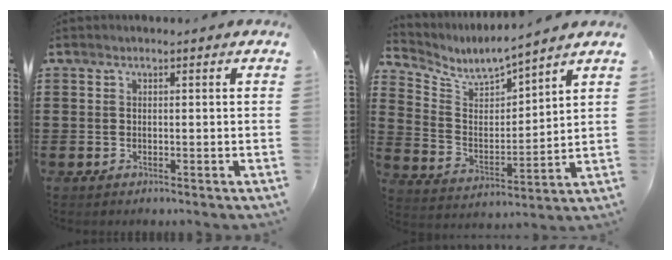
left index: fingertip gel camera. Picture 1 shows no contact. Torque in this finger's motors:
{"motor_torque": [-0.56, 0.44, -0.05, -0.01]}